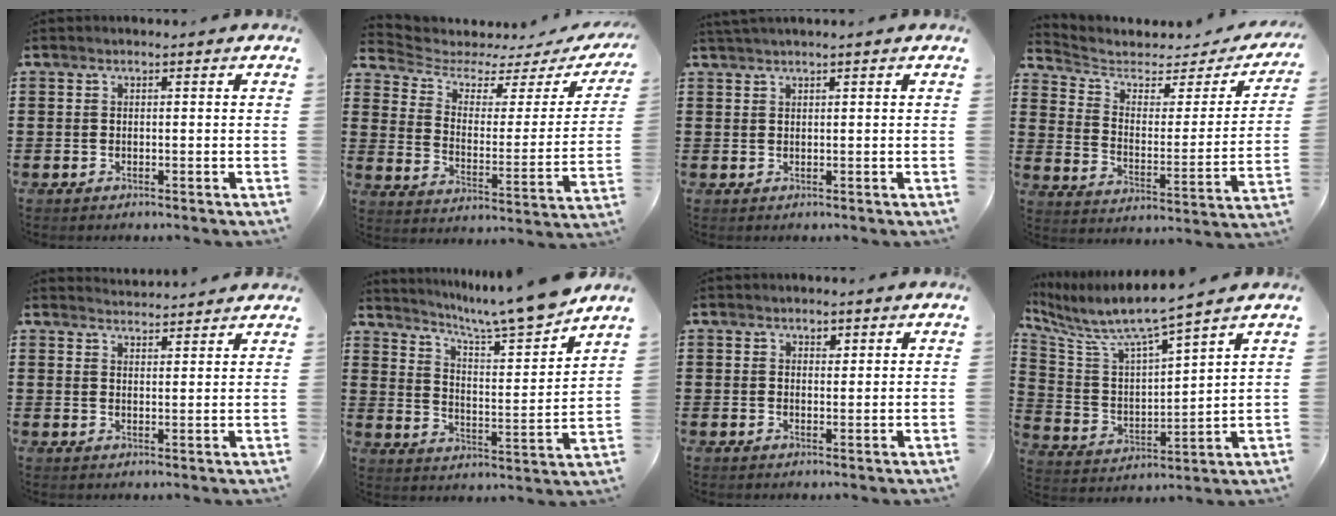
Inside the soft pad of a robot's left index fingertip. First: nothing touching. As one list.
[{"total": 3.5, "force": [2.6, 1.6, 1.6], "torque": [-0.055, -0.020, 0.038]}, {"total": 1.1, "force": [0.9, -0.2, 0.5], "torque": [-0.011, 0.000, 0.017]}, {"total": 3.9, "force": [2.8, 2.1, 1.6], "torque": [-0.054, -0.017, 0.044]}, {"total": 2.6, "force": [2.6, -0.1, -0.2], "torque": [-0.003, -0.011, 0.049]}, {"total": 9.0, "force": [8.2, -1.0, 3.5], "torque": [-0.086, -0.066, 0.132]}, {"total": 1.3, "force": [0.9, 0.8, 0.6], "torque": [-0.006, 0.001, 0.015]}, {"total": 6.2, "force": [5.5, 0.1, 2.9], "torque": [-0.086, -0.044, 0.086]}]